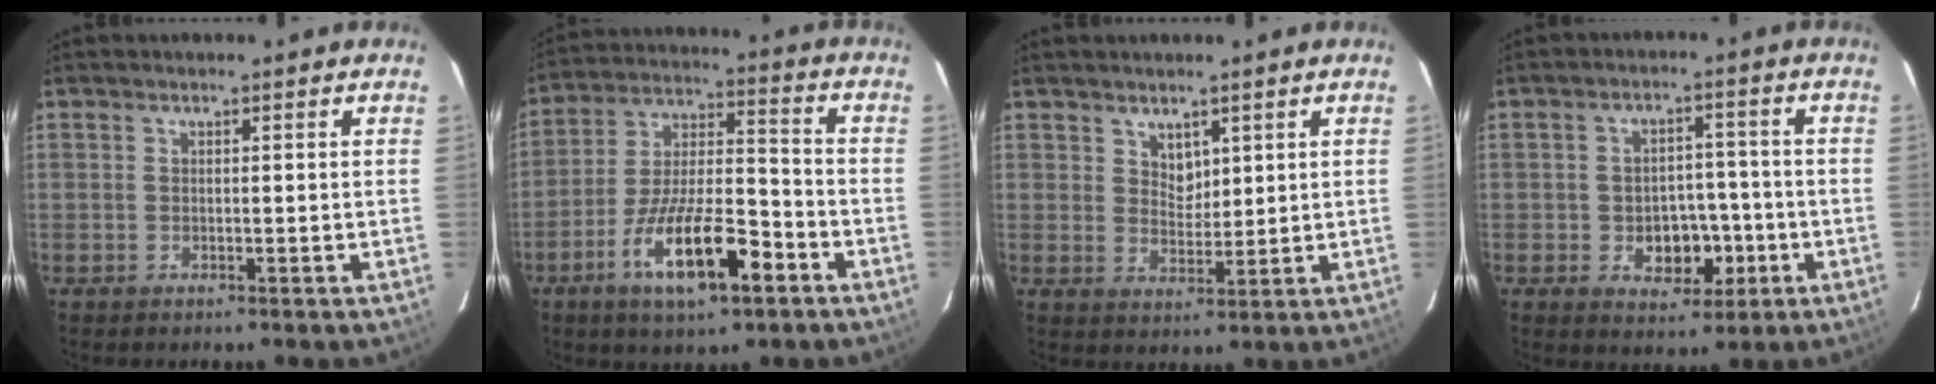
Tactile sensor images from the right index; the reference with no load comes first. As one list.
[{"total": 15.9, "force": [-8.3, 4.8, 12.6], "torque": [-0.245, -0.007, -0.143]}, {"total": 3.5, "force": [2.2, 2.3, 1.4], "torque": [-0.016, 0.000, 0.042]}, {"total": 7.5, "force": [-2.5, 5.6, 4.3], "torque": [-0.079, 0.010, -0.020]}]